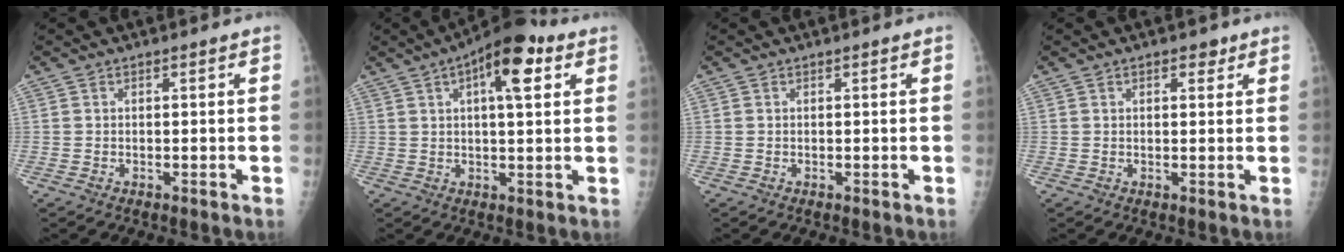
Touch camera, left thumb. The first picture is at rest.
{"total": 11.7, "force": [4.9, 4.4, 9.7], "torque": [-0.125, 0.005, 0.067]}
{"total": 0.0}
{"total": 2.4, "force": [1.3, 1.3, 1.5], "torque": [-0.008, -0.004, 0.017]}